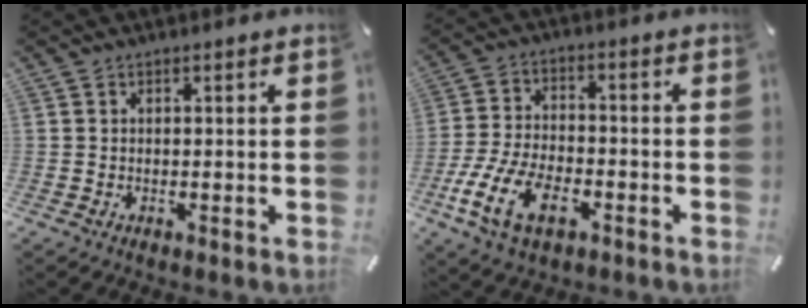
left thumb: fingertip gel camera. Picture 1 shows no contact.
{"total": 13.3, "force": [-5.9, 7.1, 9.5], "torque": [-0.204, 0.017, -0.108]}